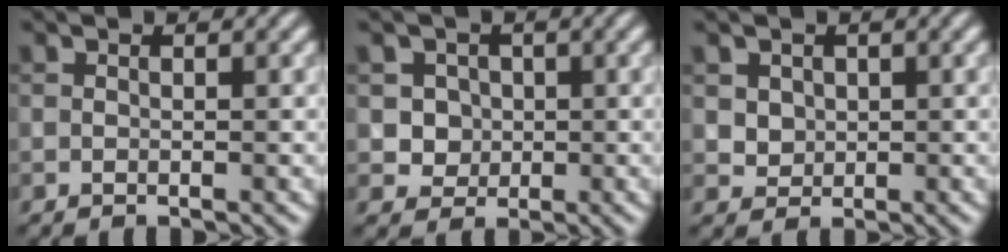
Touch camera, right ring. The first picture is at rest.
{"total": 2.9, "force": [0.7, 2.6, 1.0], "torque": [-0.009, 0.002, 0.019]}
{"total": 2.1, "force": [0.8, 1.8, 0.8], "torque": [-0.023, 0.001, 0.031]}